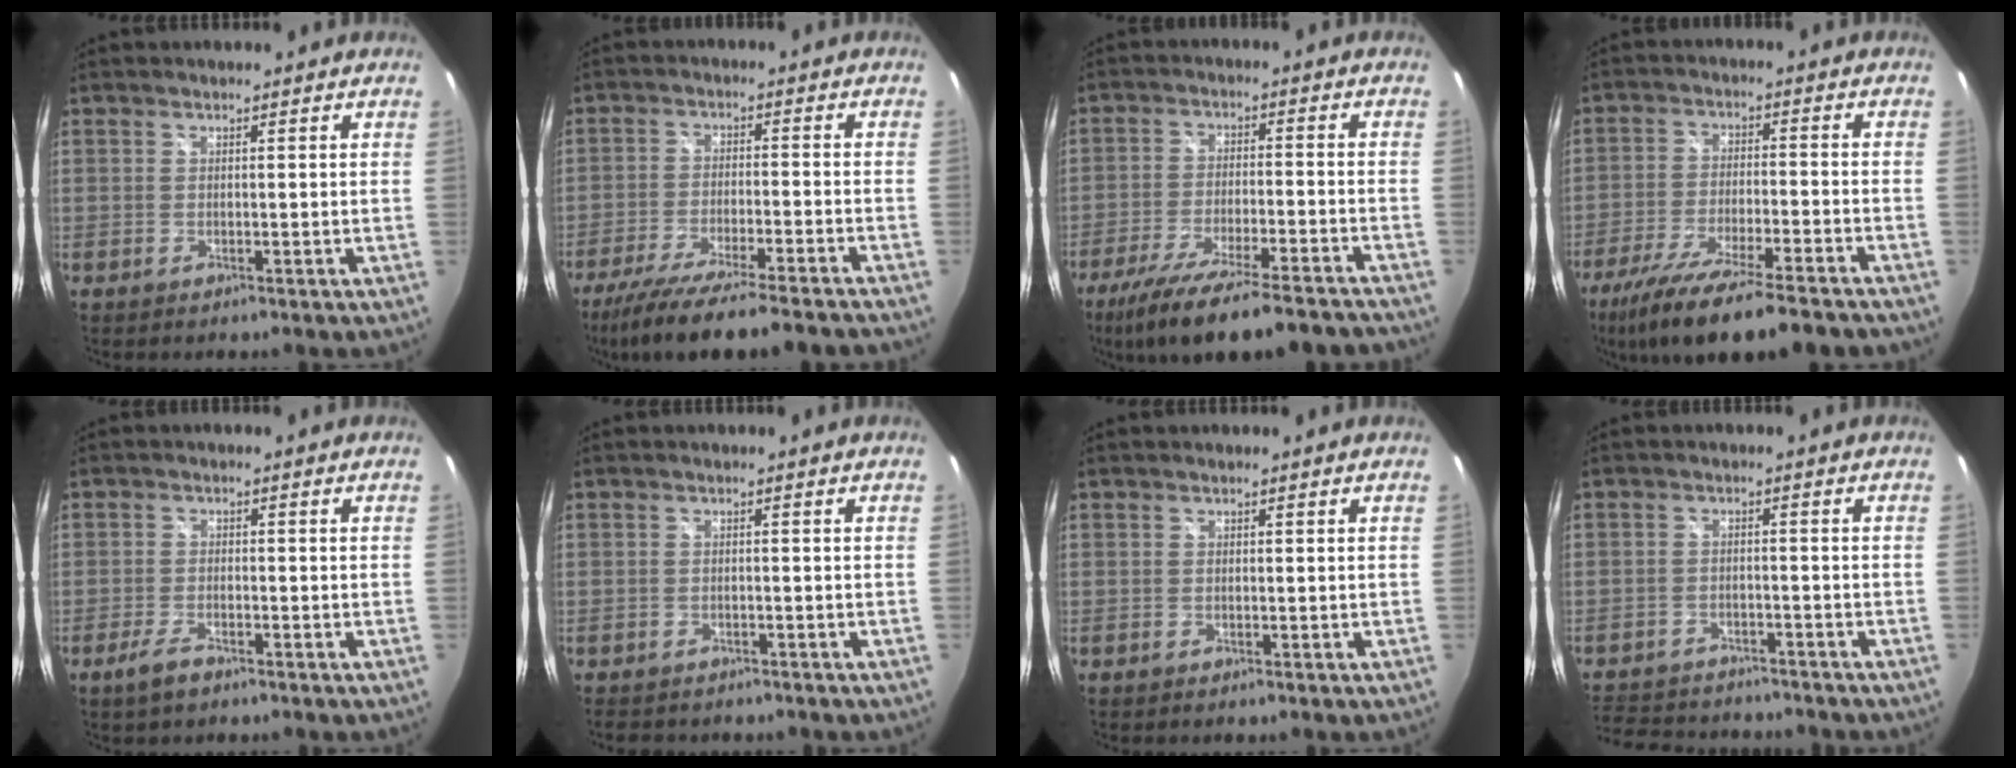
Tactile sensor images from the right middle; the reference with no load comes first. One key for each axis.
{"total": 16.1, "fx": -13.8, "fy": 0.4, "fz": 8.3, "tx": -0.165, "ty": -0.038, "tz": -0.222}
{"total": 20.7, "fx": -17.3, "fy": 2.8, "fz": 11.0, "tx": -0.208, "ty": -0.048, "tz": -0.262}
{"total": 18.5, "fx": -14.9, "fy": 2.5, "fz": 10.7, "tx": -0.213, "ty": -0.048, "tz": -0.243}
{"total": 3.4, "fx": -2.5, "fy": 1.1, "fz": 2.0, "tx": -0.055, "ty": -0.006, "tz": -0.049}
{"total": 3.7, "fx": -3.2, "fy": 1.4, "fz": 1.1, "tx": -0.026, "ty": -0.010, "tz": -0.048}
{"total": 0.0}
{"total": 12.3, "fx": -10.7, "fy": 4.6, "fz": 4.0, "tx": -0.110, "ty": 0.010, "tz": -0.162}